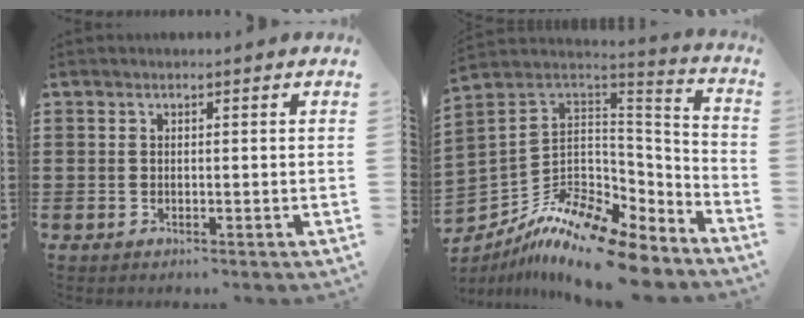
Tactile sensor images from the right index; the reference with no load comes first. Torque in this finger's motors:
{"motor_torque": [0.91, -0.79, -0.09, -0.17]}